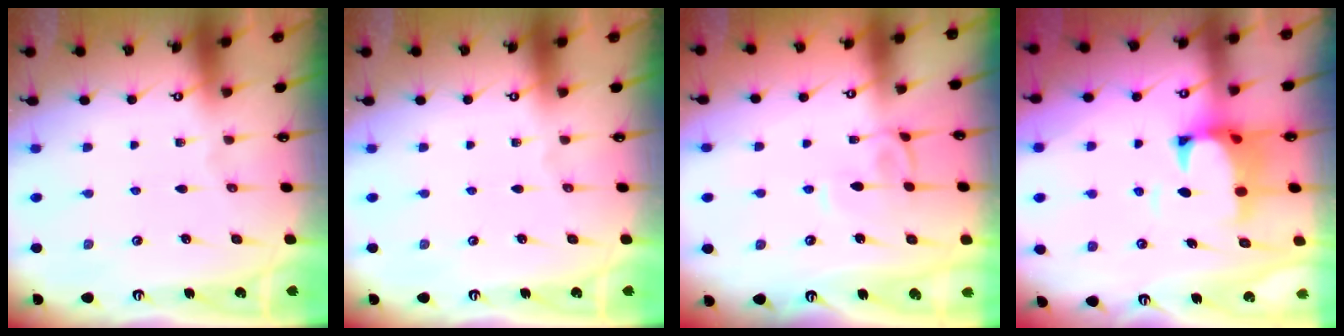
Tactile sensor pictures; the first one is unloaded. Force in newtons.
{"total": 0.0}
{"total": 2.9, "press": 2.9, "slide": 0.1}
{"total": 2.8, "press": 2.5, "slide": 1.1}